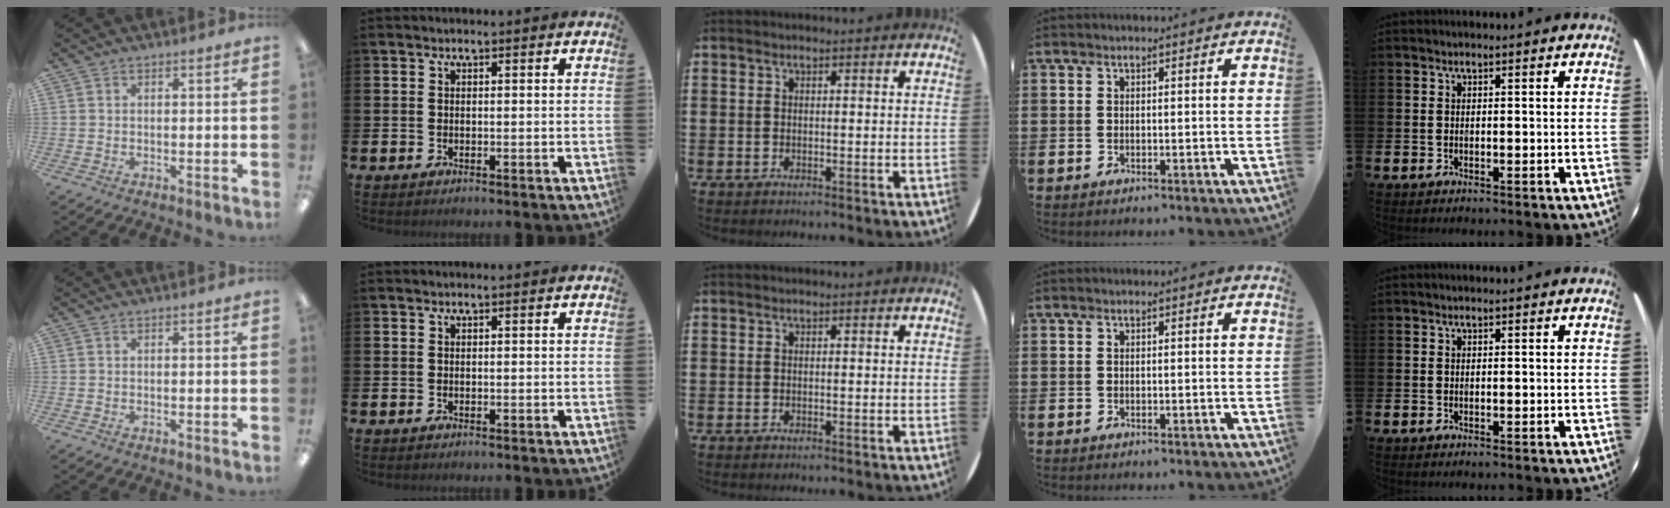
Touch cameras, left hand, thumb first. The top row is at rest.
{}